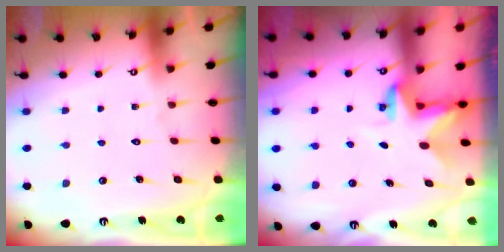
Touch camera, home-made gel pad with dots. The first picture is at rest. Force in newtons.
{"total": 2.8, "press": 2.8, "slide": 0.2}